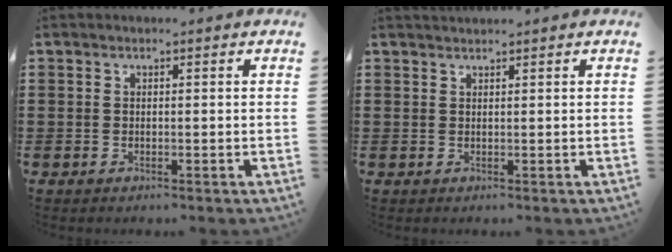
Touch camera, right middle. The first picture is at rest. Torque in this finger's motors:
{"motor_torque": [0.19, 0.01, -0.04, 0.01]}